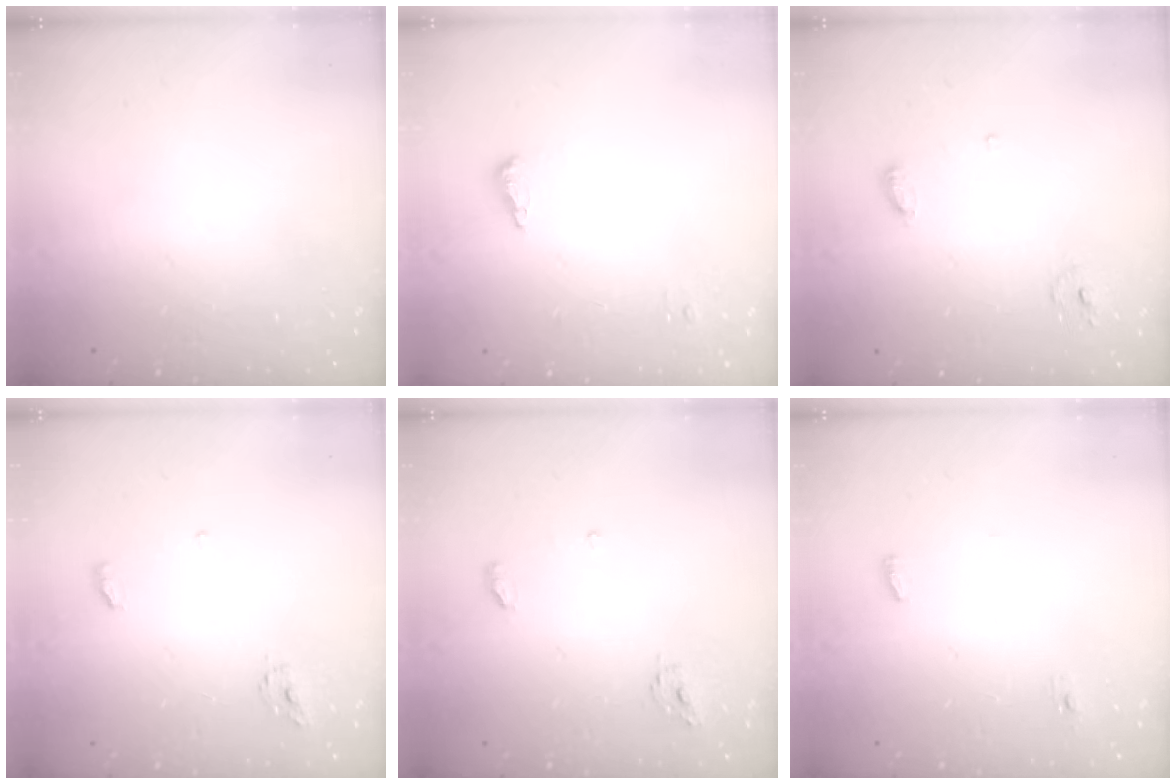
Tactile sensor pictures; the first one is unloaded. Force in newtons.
{"total": 5.0, "press": 4.9, "slide": 1.1}
{"total": 4.7, "press": 4.7, "slide": 0.5}
{"total": 3.6, "press": 3.5, "slide": 0.3}
{"total": 3.5, "press": 3.5, "slide": 0.3}
{"total": 3.6, "press": 3.4, "slide": 1.0}